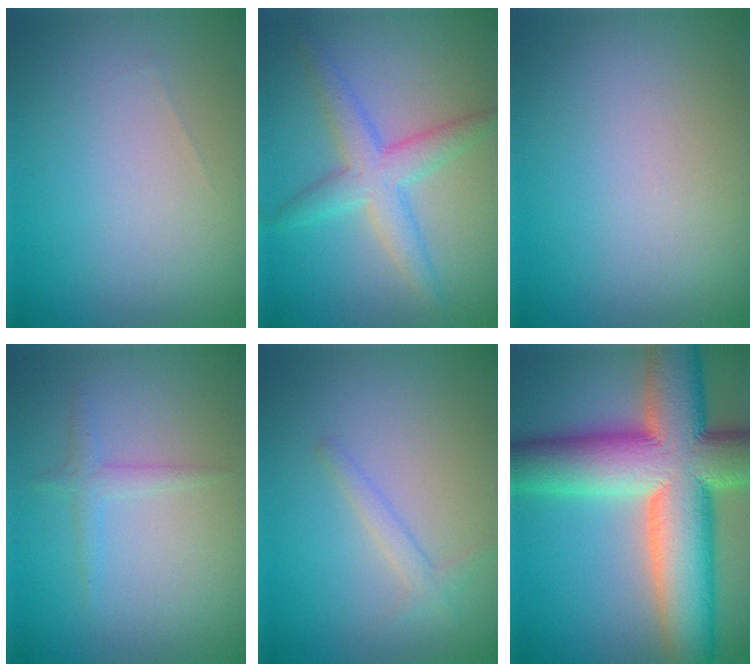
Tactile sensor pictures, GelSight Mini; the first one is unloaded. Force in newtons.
{"total": 4.0, "press": 4.0, "slide": 0.1}
{"total": 0.0}
{"total": 1.3, "press": 1.3, "slide": 0.0}
{"total": 1.4, "press": 1.4, "slide": 0.1}
{"total": 15.9, "press": 15.9, "slide": 0.6}